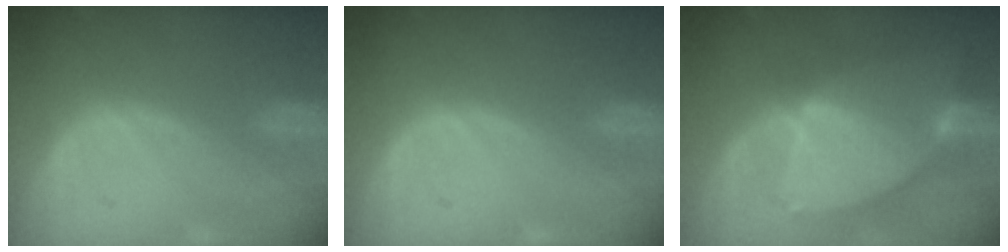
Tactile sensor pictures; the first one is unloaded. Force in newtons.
{"total": 0.0}
{"total": 8.5, "press": 7.5, "slide": 4.0}